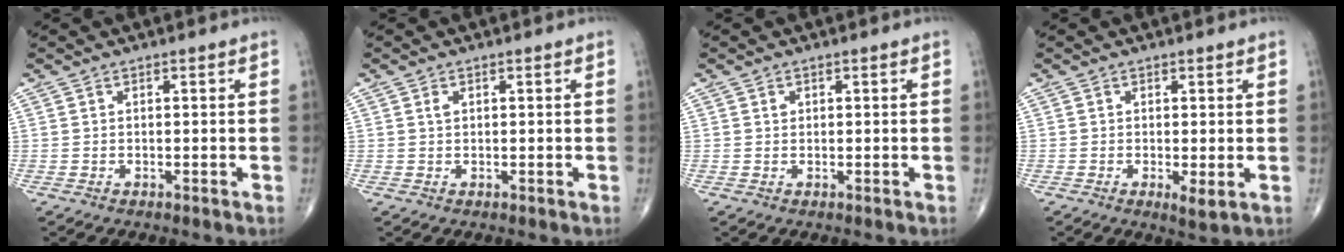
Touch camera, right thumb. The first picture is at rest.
{"total": 0.9, "force": [0.4, 0.6, 0.6], "torque": [-0.012, 0.001, 0.007]}
{"total": 0.8, "force": [0.3, 0.6, 0.3], "torque": [-0.001, -0.001, 0.006]}
{"total": 2.4, "force": [-0.3, 0.6, 2.3], "torque": [-0.041, -0.010, -0.005]}